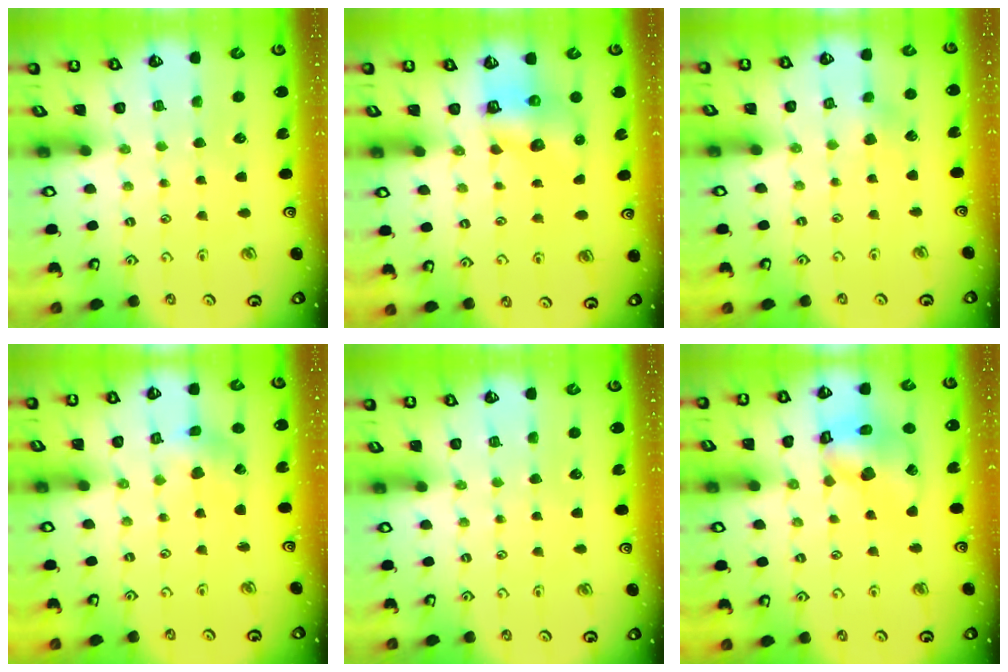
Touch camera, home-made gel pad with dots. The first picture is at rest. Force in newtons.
{"total": 6.9, "press": 6.8, "slide": 0.8}
{"total": 4.8, "press": 4.8, "slide": 0.6}
{"total": 1.8, "press": 1.8, "slide": 0.2}
{"total": 0.0}
{"total": 14.4, "press": 14.3, "slide": 1.9}